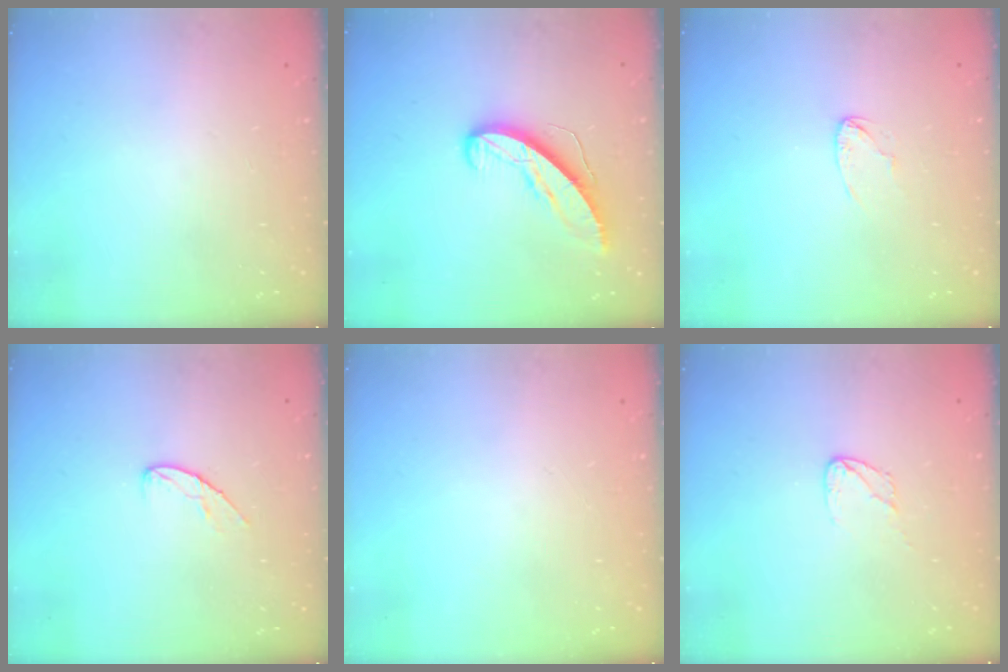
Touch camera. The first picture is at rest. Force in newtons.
{"total": 8.7, "press": 8.7, "slide": 0.5}
{"total": 2.5, "press": 2.5, "slide": 0.2}
{"total": 6.7, "press": 6.7, "slide": 0.6}
{"total": 0.0}
{"total": 4.8, "press": 4.8, "slide": 0.4}